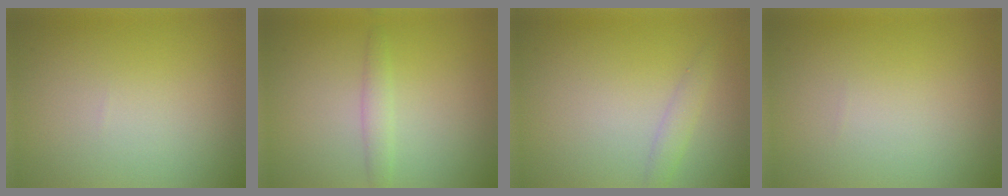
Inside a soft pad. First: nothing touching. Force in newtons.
{"total": 1.5, "press": 1.5, "slide": 0.1}
{"total": 1.4, "press": 1.4, "slide": 0.1}
{"total": 0.0}